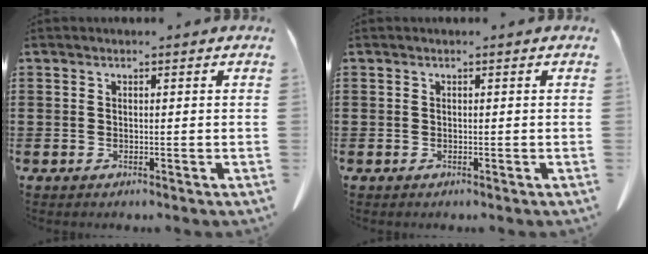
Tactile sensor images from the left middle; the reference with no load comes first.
{"total": 0.0}